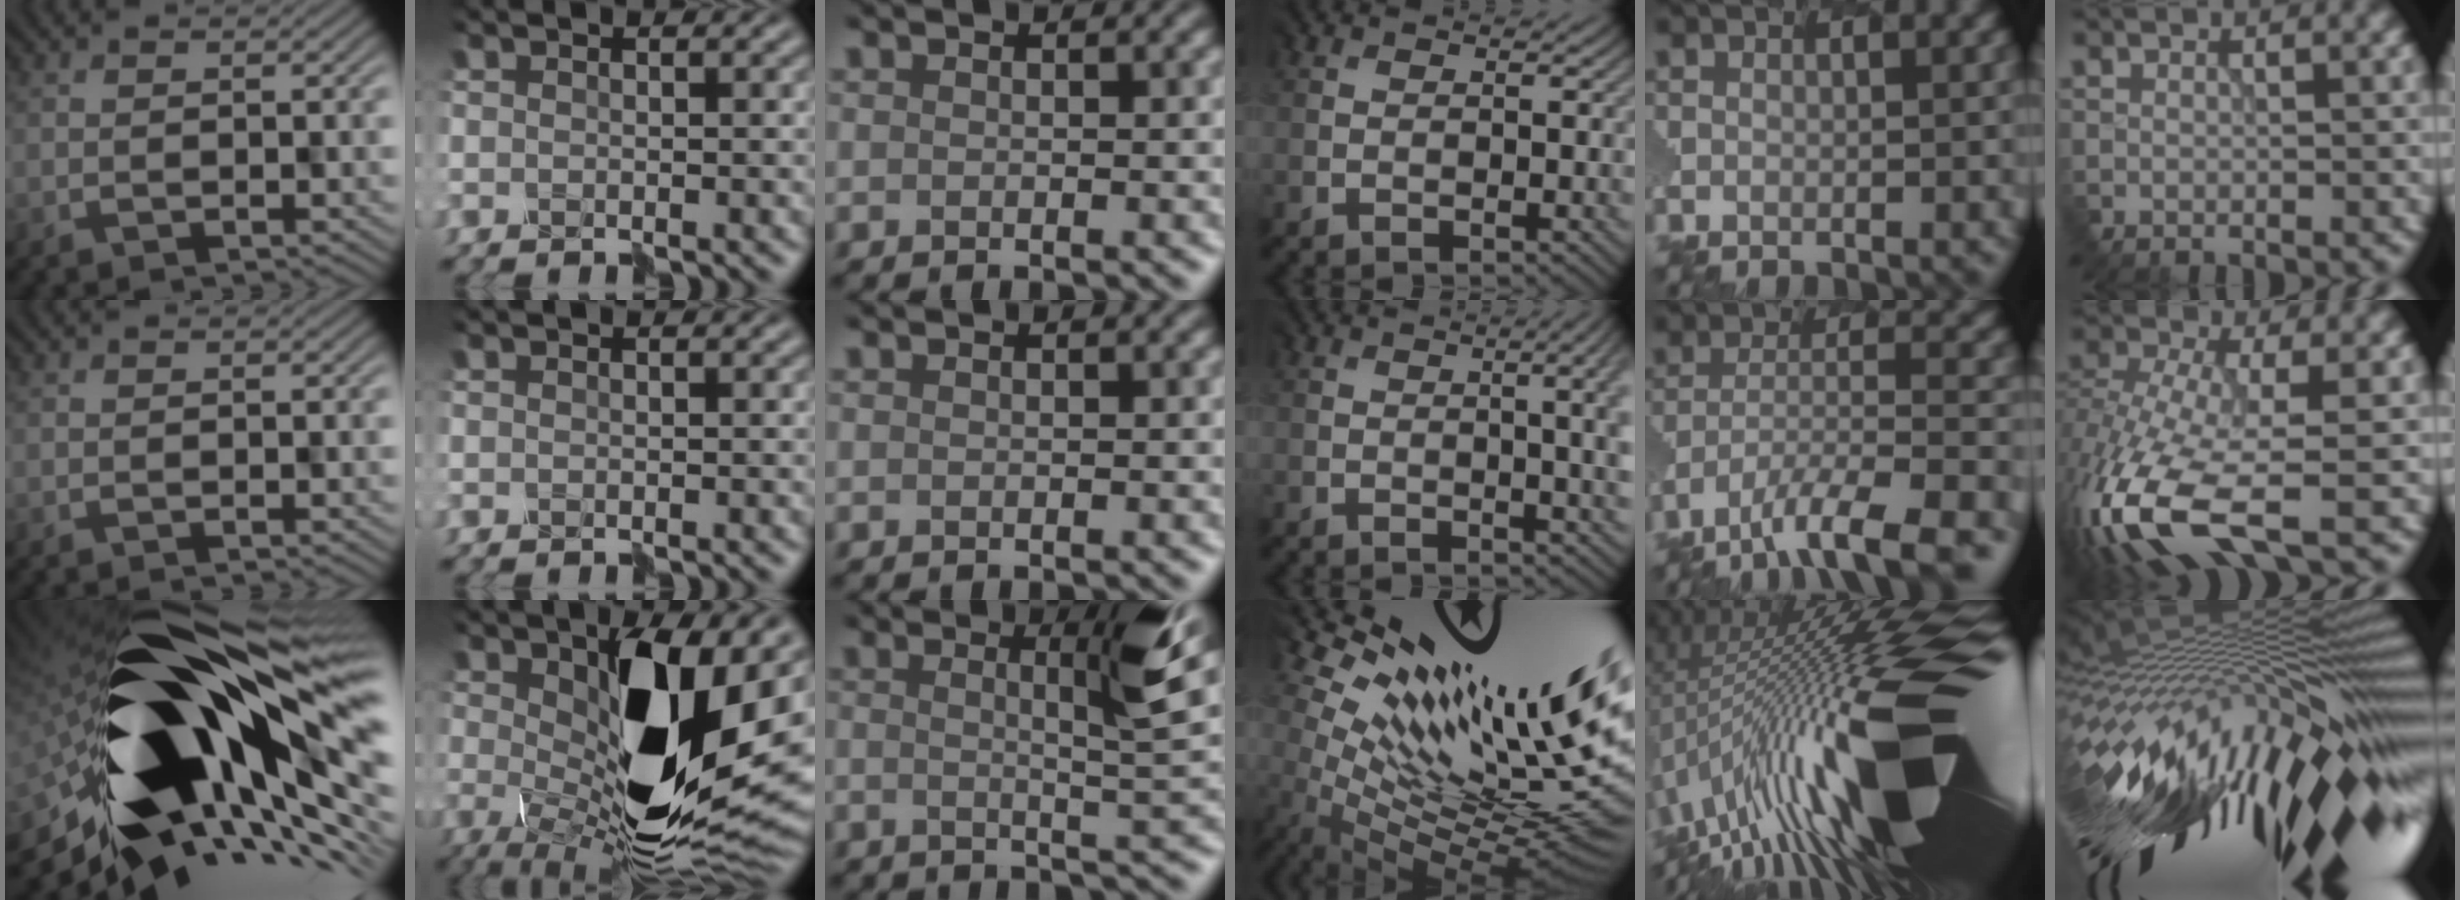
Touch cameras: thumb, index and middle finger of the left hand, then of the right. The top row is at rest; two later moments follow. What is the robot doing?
{"motion": "disassemble", "object": "hinged tin"}